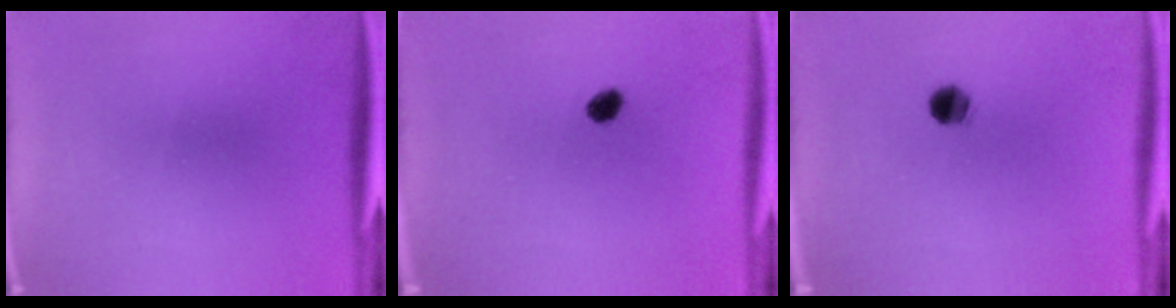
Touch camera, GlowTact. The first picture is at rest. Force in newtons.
{"total": 2.2}
{"total": 4.0}